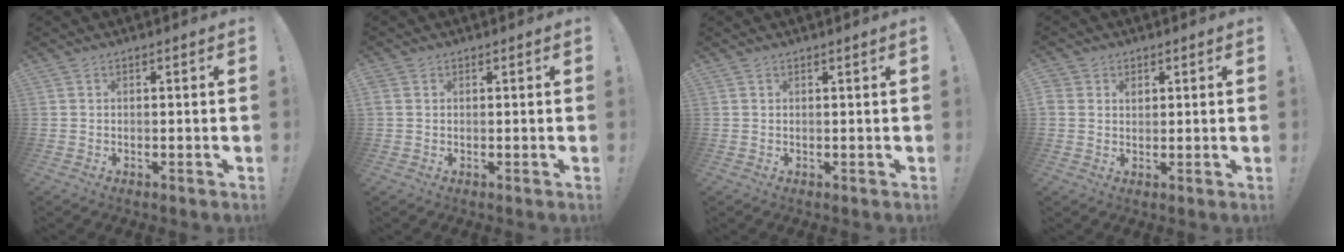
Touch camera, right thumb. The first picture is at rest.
{"total": 1.4, "force": [0.5, 1.0, 0.7], "torque": [-0.018, 0.005, 0.011]}
{"total": 0.9, "force": [0.7, -0.3, 0.5], "torque": [-0.002, -0.003, 0.010]}
{"total": 2.8, "force": [1.2, 2.4, 0.7], "torque": [-0.006, -0.005, 0.022]}